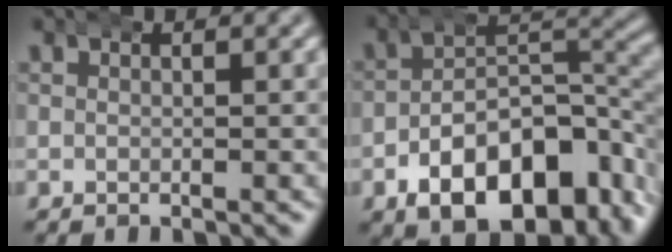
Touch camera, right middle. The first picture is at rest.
{"total": 13.2, "force": [-6.1, 7.6, 8.9], "torque": [-0.117, -0.027, -0.081]}